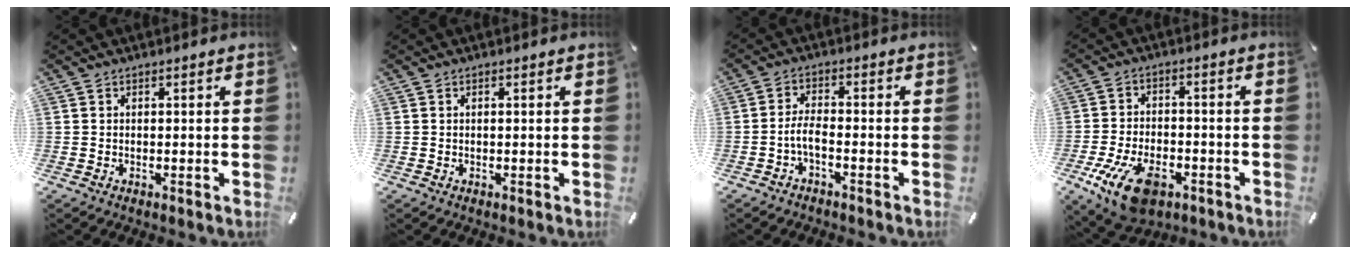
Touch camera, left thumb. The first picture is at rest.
{"total": 0.0}
{"total": 4.0, "force": [-2.1, 1.3, 3.2], "torque": [-0.068, 0.008, -0.041]}
{"total": 12.2, "force": [-6.0, 6.9, 8.0], "torque": [-0.156, 0.022, -0.106]}